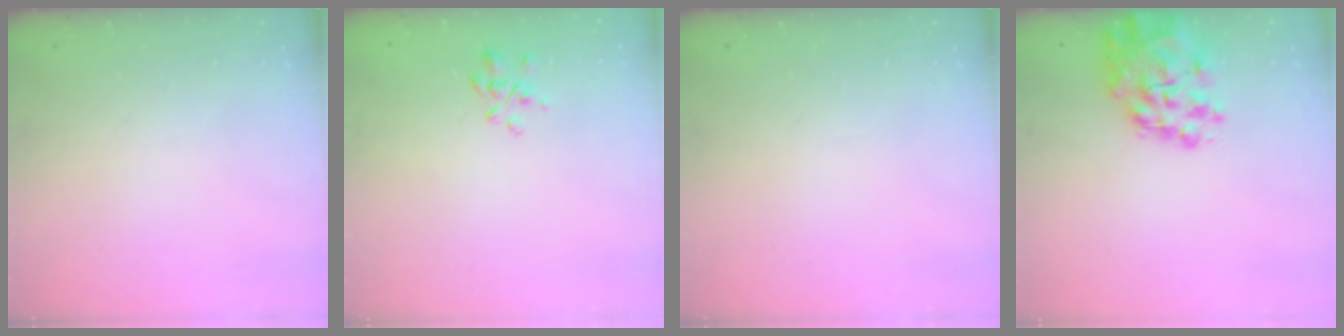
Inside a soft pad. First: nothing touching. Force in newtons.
{"total": 1.6, "press": 1.3, "slide": 0.8}
{"total": 0.0}
{"total": 9.9, "press": 9.5, "slide": 2.8}